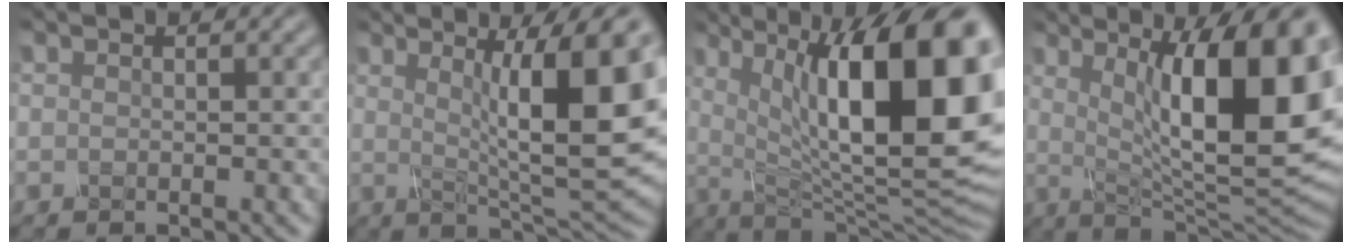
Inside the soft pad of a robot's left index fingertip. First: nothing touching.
{"total": 12.3, "force": [2.2, 2.6, 11.8], "torque": [-0.165, 0.001, 0.039]}
{"total": 17.5, "force": [4.2, 6.1, 15.8], "torque": [-0.215, 0.009, 0.071]}
{"total": 15.4, "force": [3.1, 4.6, 14.3], "torque": [-0.181, -0.001, 0.053]}